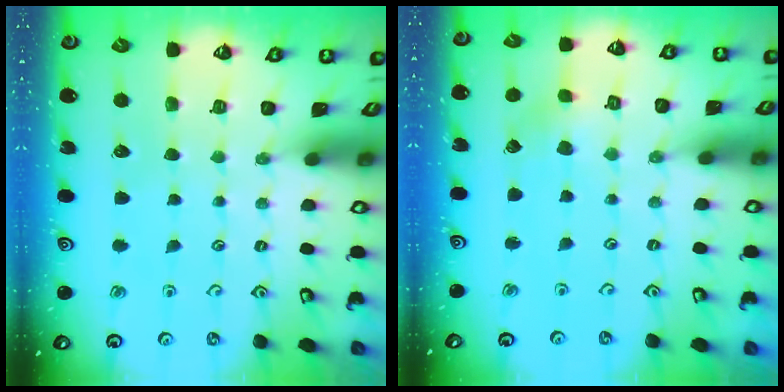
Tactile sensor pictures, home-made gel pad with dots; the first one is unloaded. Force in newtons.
{"total": 1.9, "press": 1.9, "slide": 0.2}